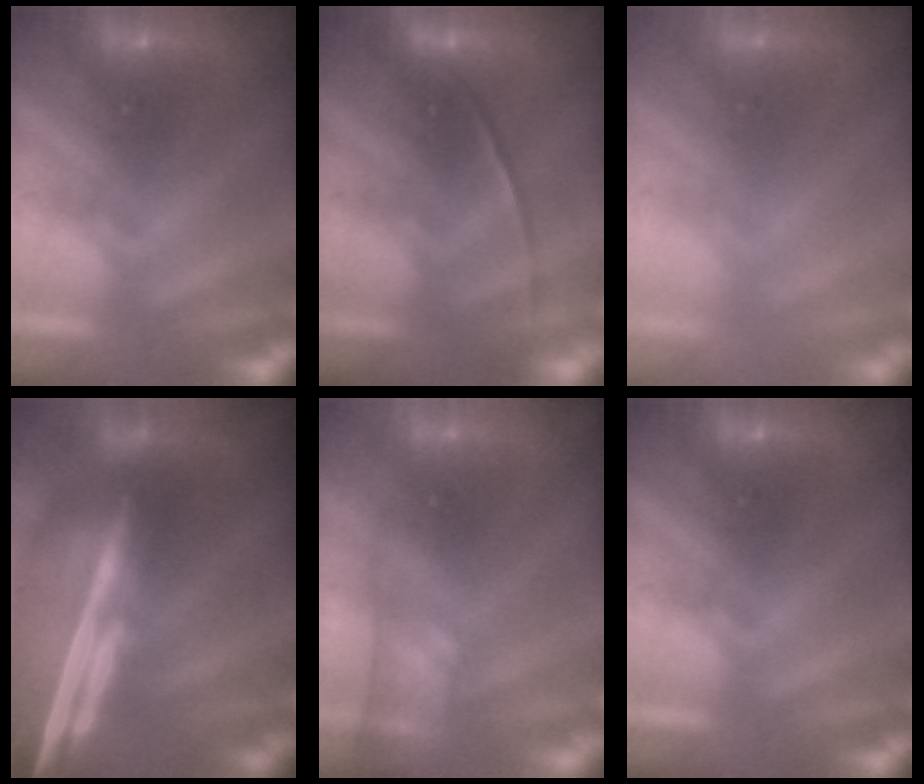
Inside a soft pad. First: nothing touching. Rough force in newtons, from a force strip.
{"total": 1.8}
{"total": 2.7}
{"total": 7.4}
{"total": 3.1}
{"total": 0.0}